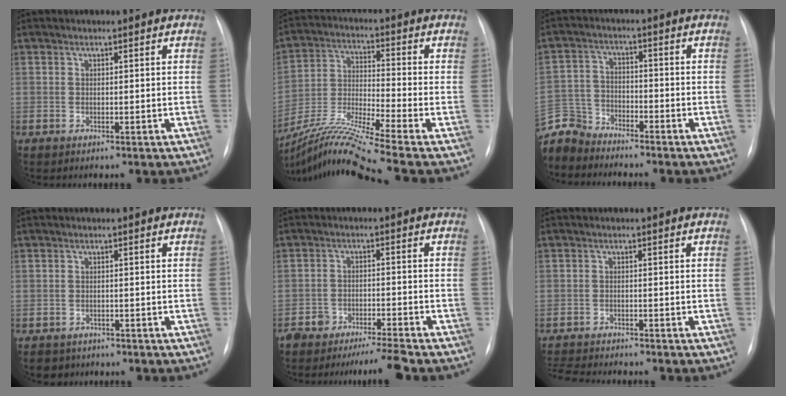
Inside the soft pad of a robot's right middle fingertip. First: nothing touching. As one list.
[{"total": 15.6, "force": [-12.6, -2.6, 8.8], "torque": [-0.188, -0.019, -0.232]}, {"total": 8.1, "force": [-7.7, 2.5, -0.2], "torque": [-0.006, 0.006, -0.156]}, {"total": 2.6, "force": [-2.0, 1.7, 0.0], "torque": [-0.004, 0.004, -0.028]}, {"total": 5.3, "force": [-4.9, -0.2, 2.0], "torque": [-0.024, -0.011, -0.087]}, {"total": 6.6, "force": [-6.2, 0.5, 2.1], "torque": [-0.033, -0.014, -0.100]}]